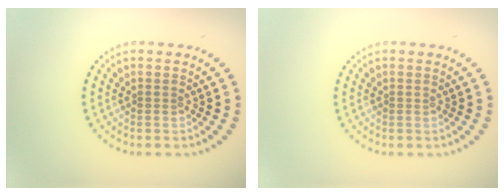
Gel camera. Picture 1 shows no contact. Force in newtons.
{"total": 0.0}